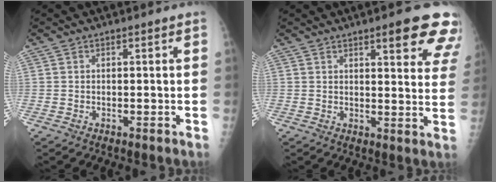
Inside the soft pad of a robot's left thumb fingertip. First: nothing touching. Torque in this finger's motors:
{"motor_torque": [3.00, 2.01, 0.67, -0.56, 0.02]}